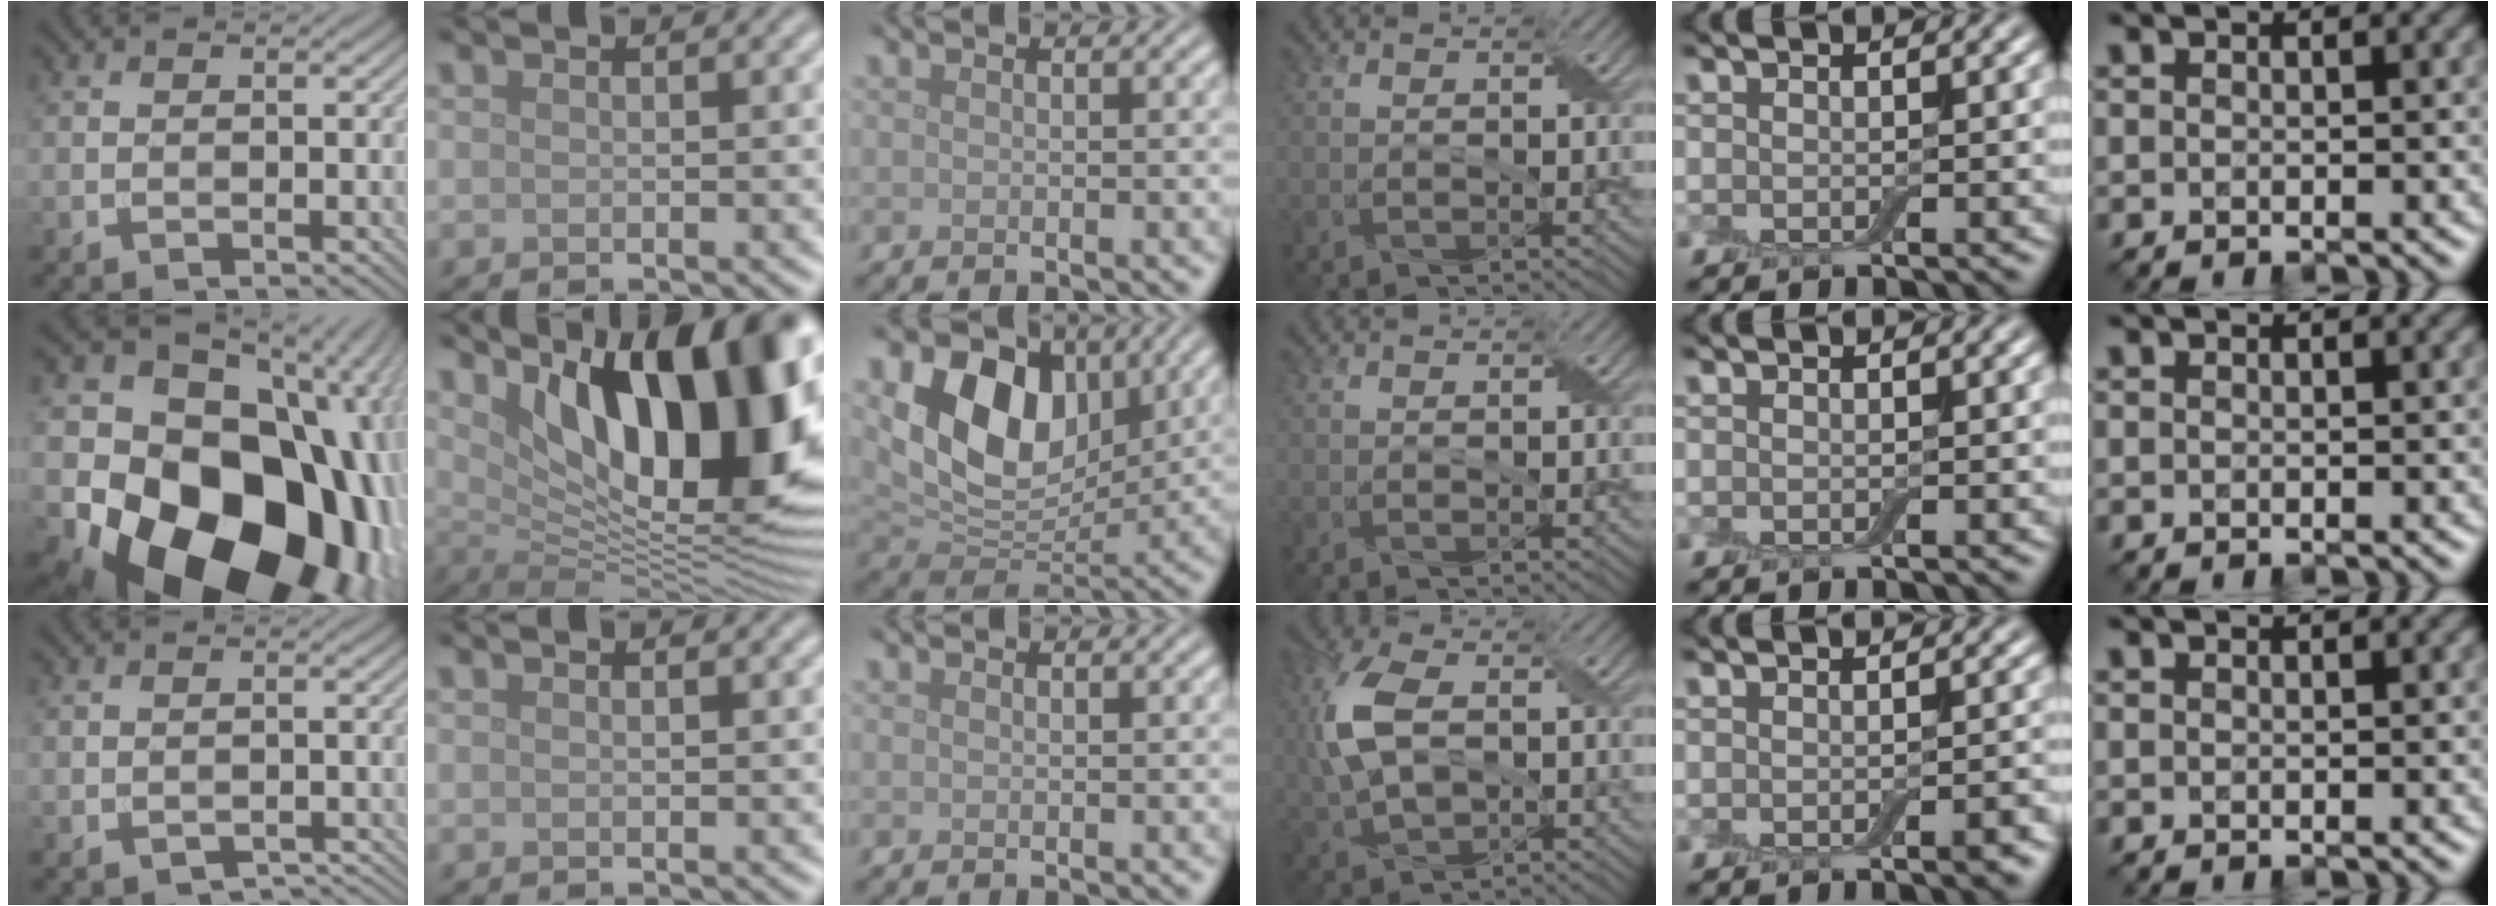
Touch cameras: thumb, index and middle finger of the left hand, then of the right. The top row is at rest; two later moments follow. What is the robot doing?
{"motion": "peel", "object": "aluminum foil"}